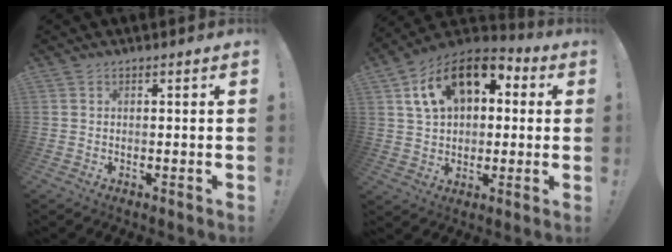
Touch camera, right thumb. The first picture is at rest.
{"total": 17.5, "force": [7.2, 11.4, 11.2], "torque": [-0.172, -0.017, 0.134]}